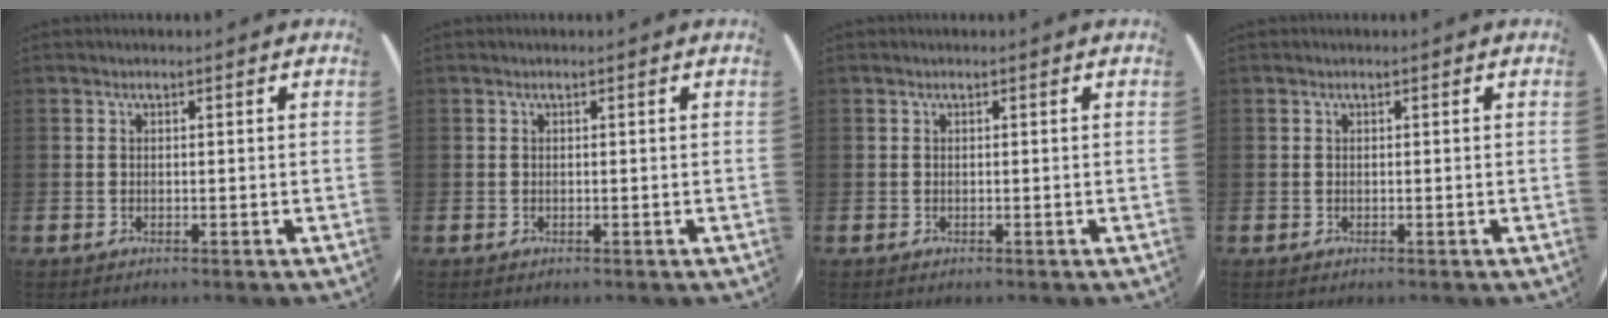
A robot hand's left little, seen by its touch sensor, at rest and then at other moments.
{"total": 0.0}
{"total": 0.0}
{"total": 0.0}